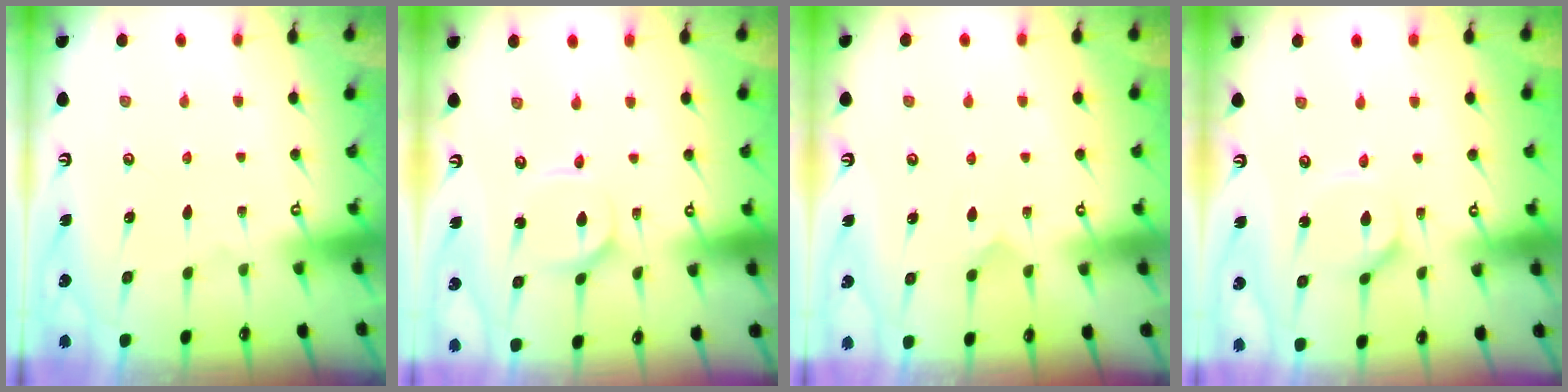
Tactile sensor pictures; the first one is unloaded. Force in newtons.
{"total": 2.5, "press": 2.5, "slide": 0.2}
{"total": 4.0, "press": 4.0, "slide": 0.3}
{"total": 3.4, "press": 3.3, "slide": 0.4}